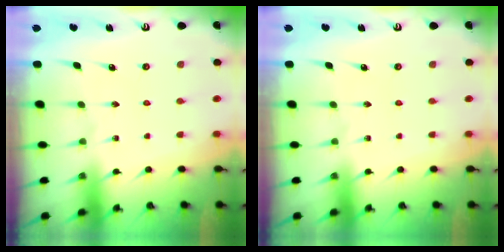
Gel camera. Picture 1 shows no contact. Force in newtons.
{"total": 0.0}